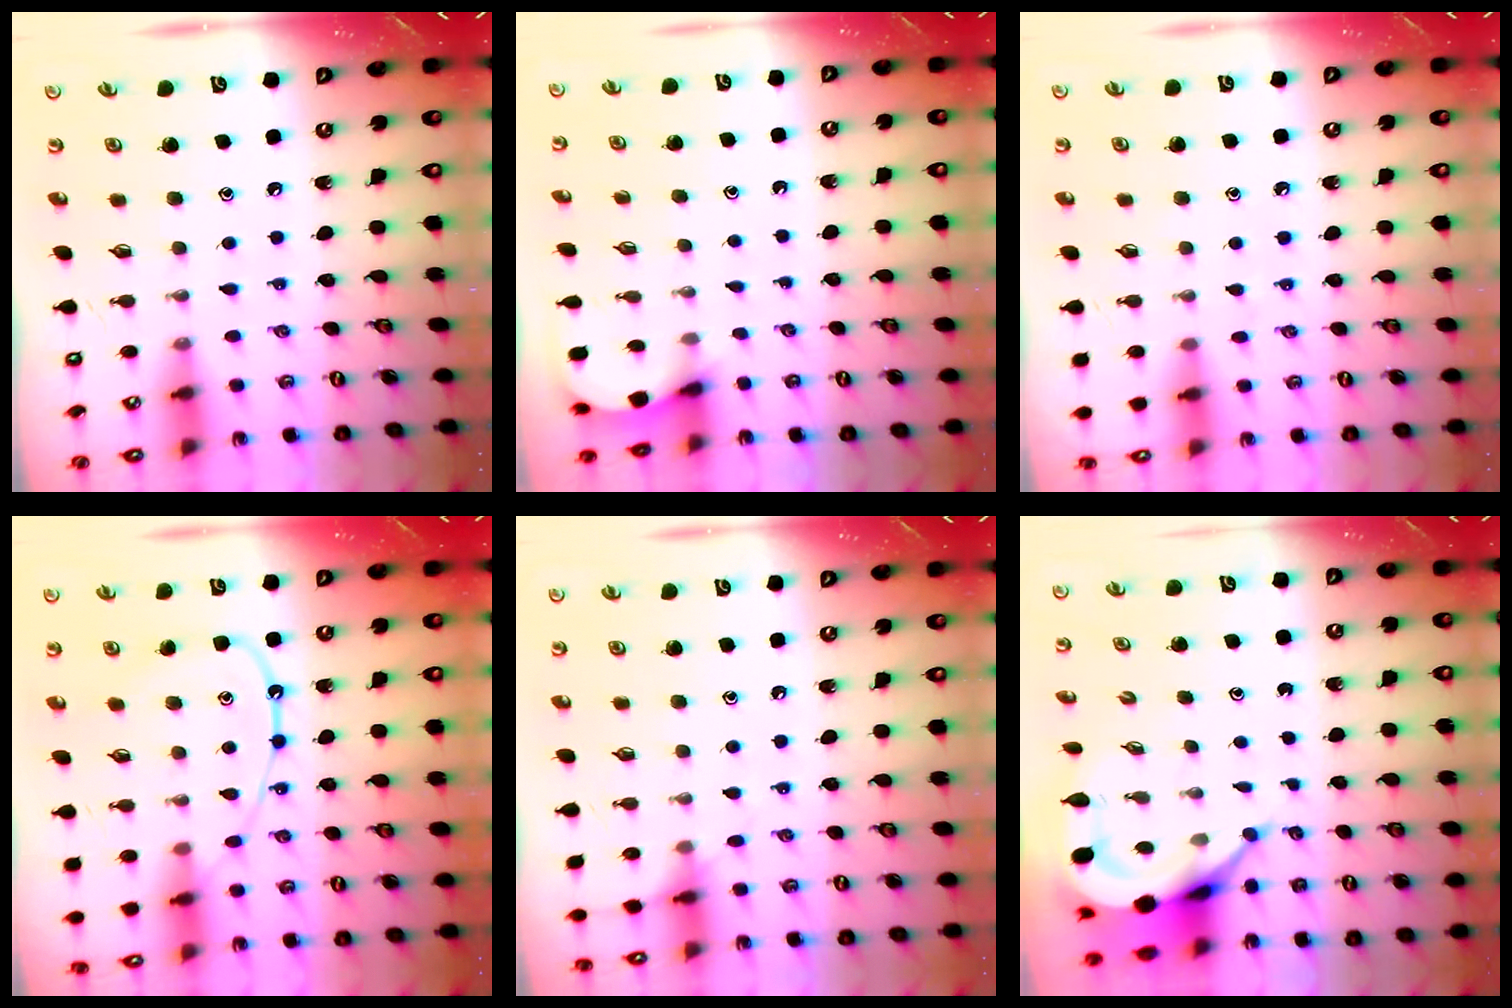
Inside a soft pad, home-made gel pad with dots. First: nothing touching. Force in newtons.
{"total": 2.2, "press": 2.2, "slide": 0.2}
{"total": 4.4, "press": 4.3, "slide": 0.6}
{"total": 11.1, "press": 11.1, "slide": 1.2}
{"total": 6.4, "press": 6.3, "slide": 0.9}
{"total": 7.4, "press": 7.3, "slide": 1.0}